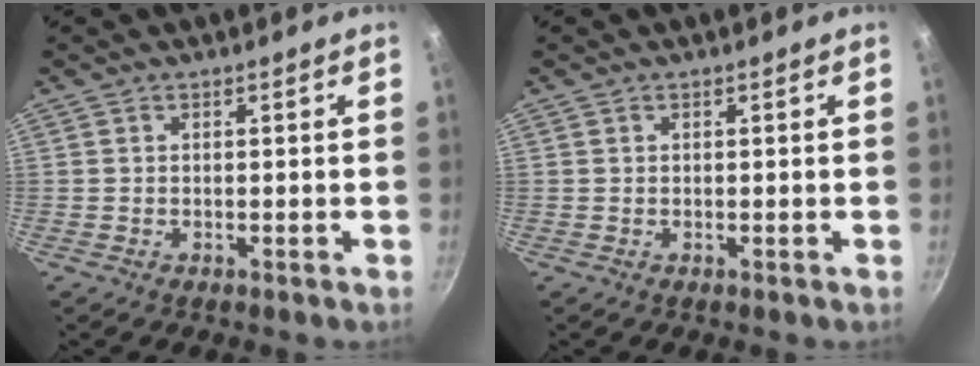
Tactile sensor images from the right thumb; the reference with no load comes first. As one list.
[{"total": 0.0}]